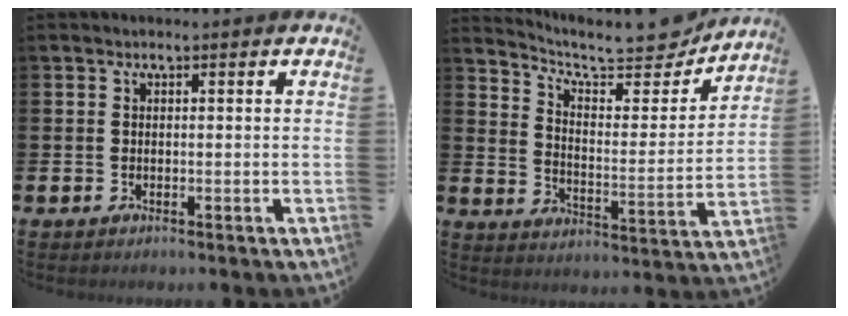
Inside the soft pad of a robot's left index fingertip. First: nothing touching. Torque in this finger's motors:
{"motor_torque": [0.71, -0.72, 0.25, 0.04]}